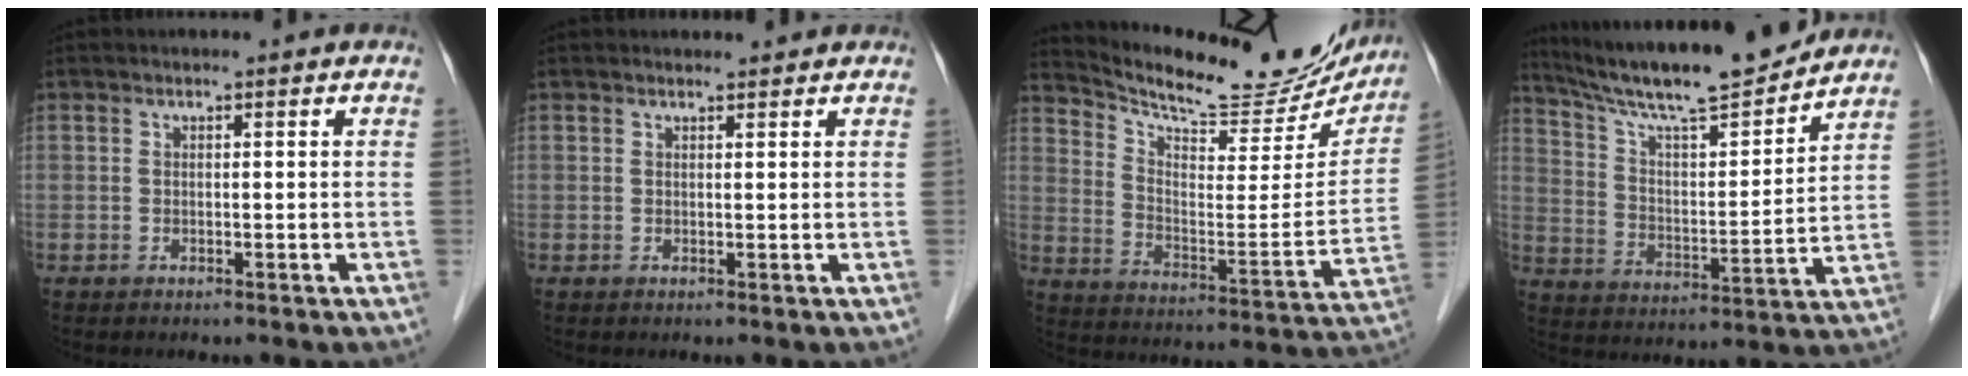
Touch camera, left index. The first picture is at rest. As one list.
[{"total": 1.8, "force": [1.7, 0.3, 0.2], "torque": [-0.012, 0.008, 0.023]}, {"total": 22.7, "force": [20.8, 5.3, 7.5], "torque": [-0.119, -0.044, 0.285]}, {"total": 17.4, "force": [15.6, 0.9, 7.8], "torque": [-0.137, 0.000, 0.257]}]